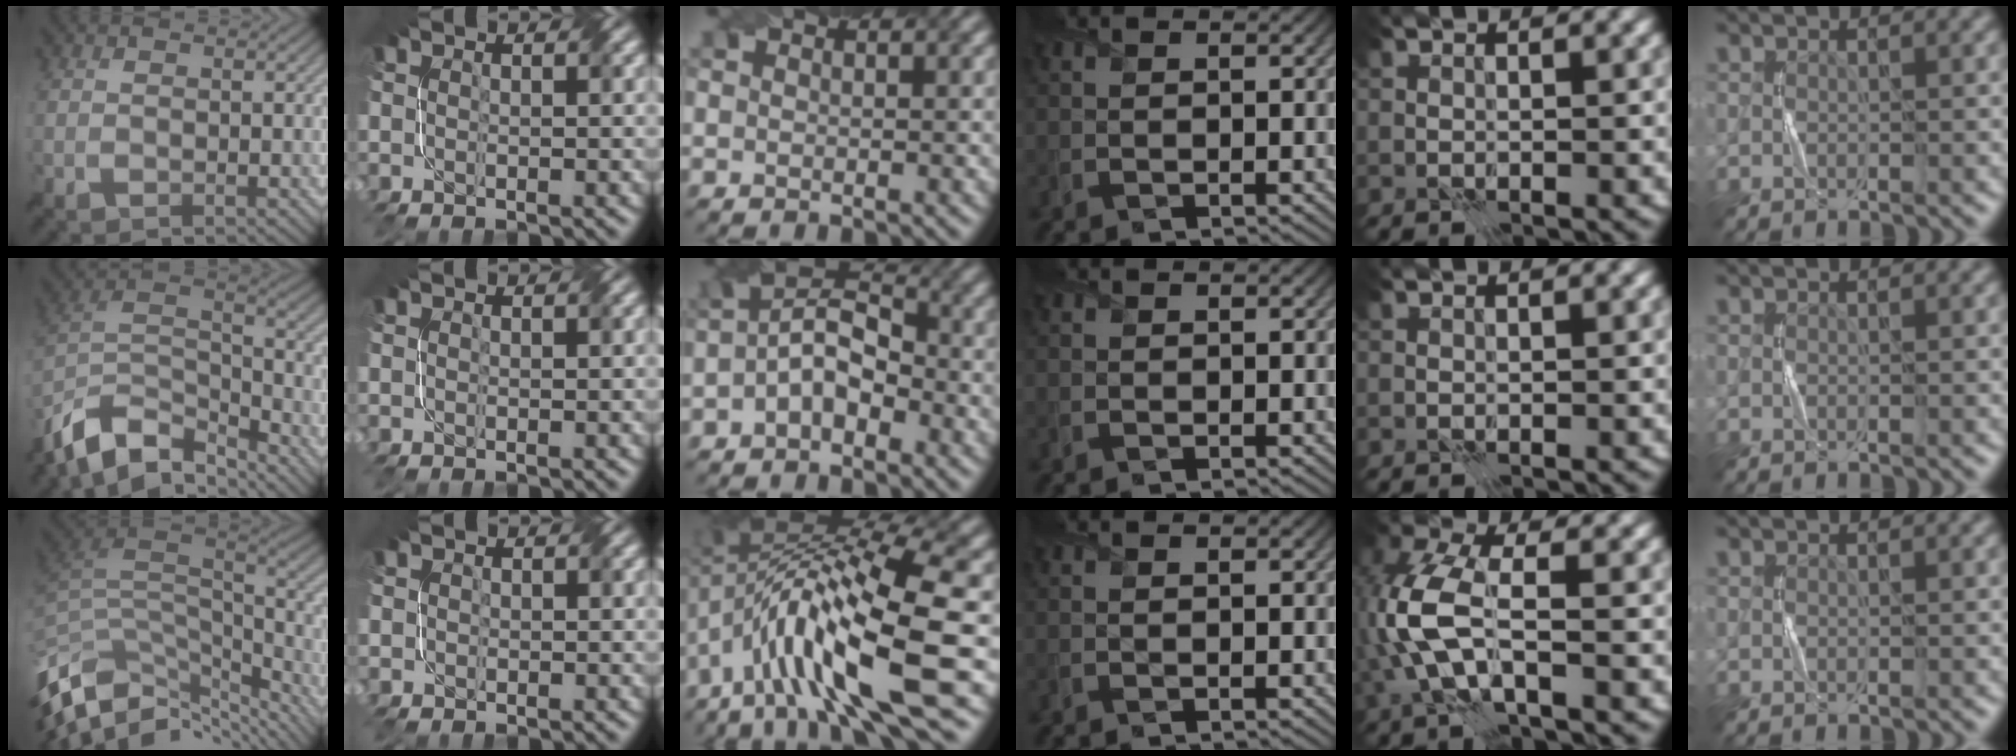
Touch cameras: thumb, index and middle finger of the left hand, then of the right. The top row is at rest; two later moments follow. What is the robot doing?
{"motion": "twist", "object": "screw"}